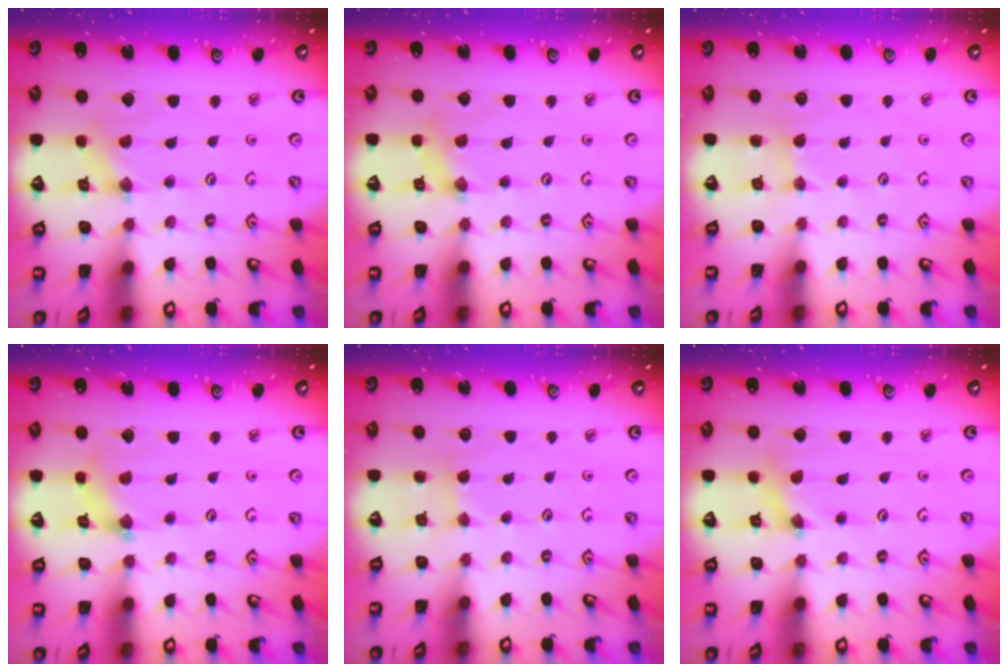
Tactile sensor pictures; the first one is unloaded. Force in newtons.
{"total": 1.6, "press": 1.6, "slide": 0.3}
{"total": 2.1, "press": 2.0, "slide": 0.3}
{"total": 2.5, "press": 2.4, "slide": 0.4}
{"total": 2.1, "press": 2.0, "slide": 0.3}
{"total": 2.3, "press": 2.3, "slide": 0.3}